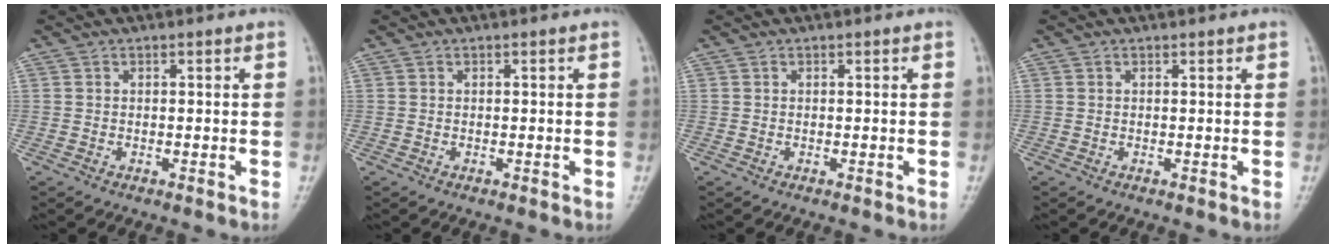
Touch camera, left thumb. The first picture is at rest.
{"total": 0.0}
{"total": 0.0}
{"total": 0.0}